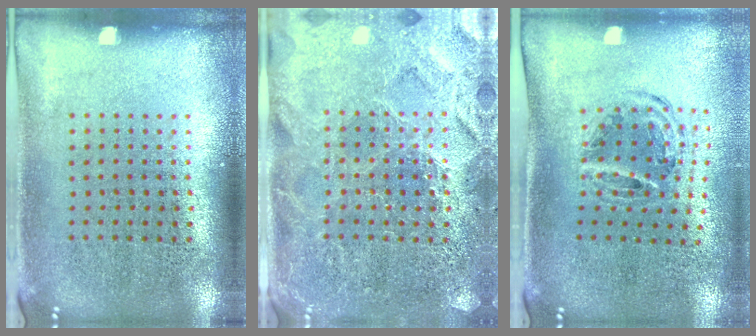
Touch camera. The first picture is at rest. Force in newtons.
{"total": 3.6, "press": 3.5, "slide": 1.2}
{"total": 0.9, "press": 0.9, "slide": 0.2}